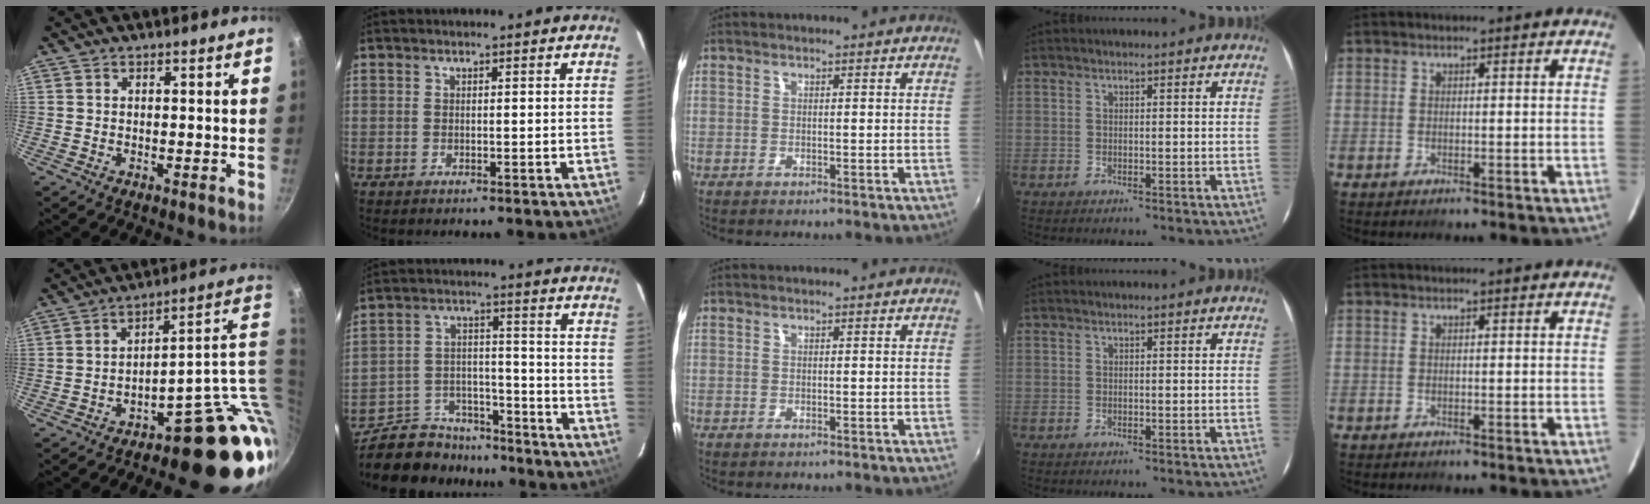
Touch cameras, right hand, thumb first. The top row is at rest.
{"thumb": {"total": 17.1, "force": [-3.1, 6.7, 15.5], "torque": [-0.124, 0.028, -0.038]}, "index": {"total": 16.2, "force": [-13.8, 7.5, 4.3], "torque": [-0.113, 0.031, -0.203]}}